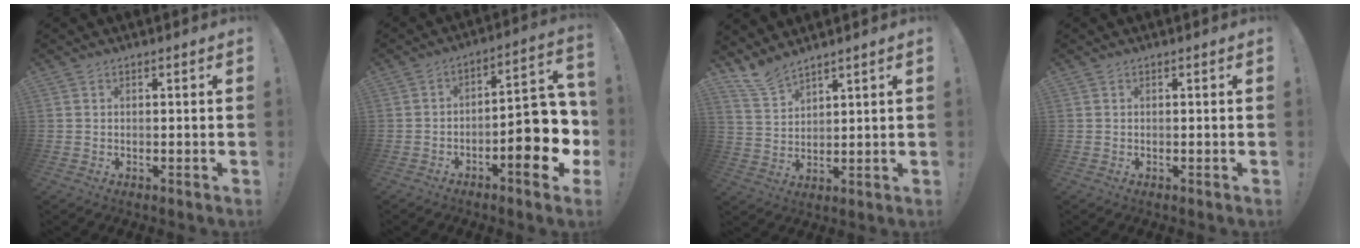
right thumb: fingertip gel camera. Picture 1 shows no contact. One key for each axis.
{"total": 16.2, "fx": -5.3, "fy": 5.8, "fz": 14.2, "tx": -0.164, "ty": 0.027, "tz": -0.077}
{"total": 6.9, "fx": 6.2, "fy": 1.6, "fz": 2.4, "tx": -0.058, "ty": -0.036, "tz": 0.120}
{"total": 0.0}